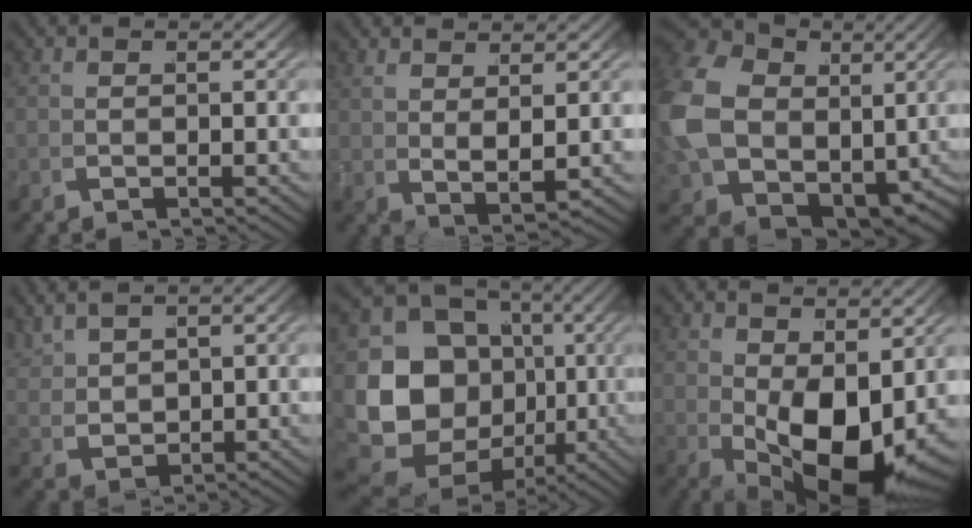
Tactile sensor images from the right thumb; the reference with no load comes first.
{"total": 3.1, "force": [2.4, 0.1, 2.0], "torque": [-0.036, -0.006, 0.056]}
{"total": 17.4, "force": [0.1, 13.9, 10.4], "torque": [-0.265, -0.073, 0.032]}
{"total": 3.2, "force": [2.5, 1.4, 1.6], "torque": [-0.034, -0.006, 0.063]}
{"total": 15.4, "force": [-0.2, 12.6, 8.9], "torque": [-0.211, -0.064, 0.024]}
{"total": 10.2, "force": [-0.3, 5.6, 8.5], "torque": [-0.148, -0.060, 0.032]}